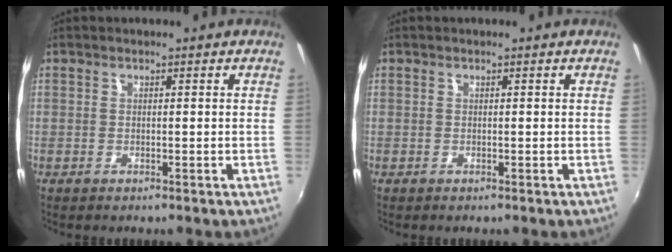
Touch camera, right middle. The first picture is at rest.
{"total": 0.0}